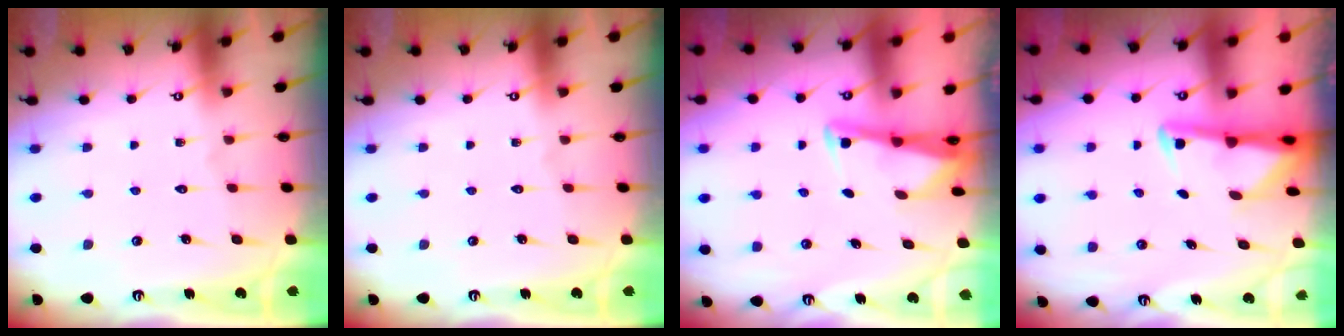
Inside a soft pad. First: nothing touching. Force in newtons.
{"total": 0.0}
{"total": 2.7, "press": 2.7, "slide": 0.2}
{"total": 2.8, "press": 2.7, "slide": 0.7}